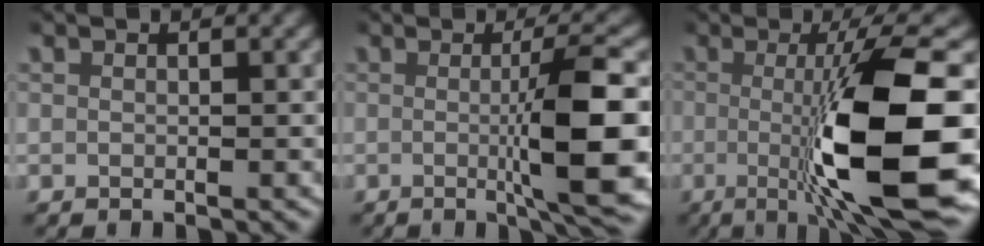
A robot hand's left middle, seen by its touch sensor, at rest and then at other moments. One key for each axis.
{"total": 7.6, "fx": -0.6, "fy": 0.5, "fz": 7.6, "tx": -0.104, "ty": -0.001, "tz": -0.008}
{"total": 12.0, "fx": -1.3, "fy": 2.0, "fz": 11.7, "tx": -0.175, "ty": 0.000, "tz": -0.018}